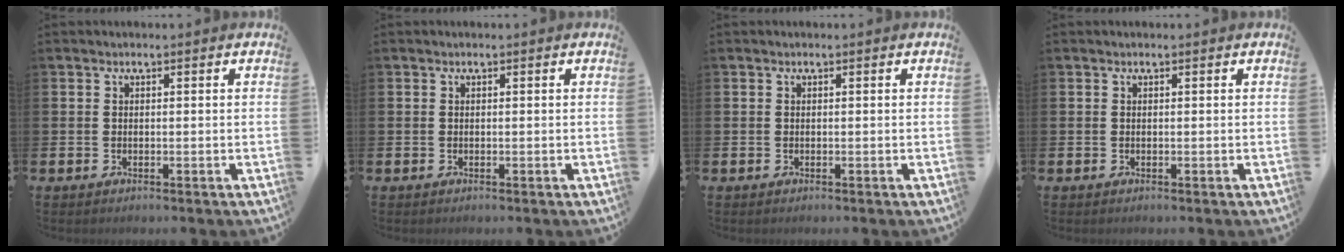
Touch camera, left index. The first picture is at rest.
{"total": 0.0}
{"total": 0.0}
{"total": 0.0}